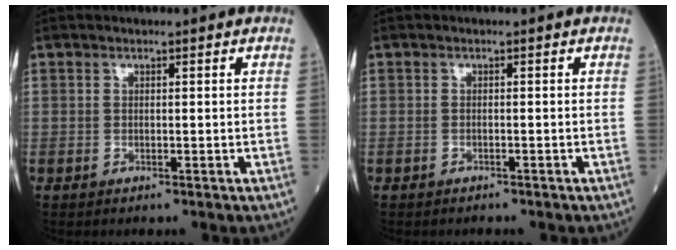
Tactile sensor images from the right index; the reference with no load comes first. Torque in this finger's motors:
{"motor_torque": [-0.36, -0.31, 0.01, 0.00]}